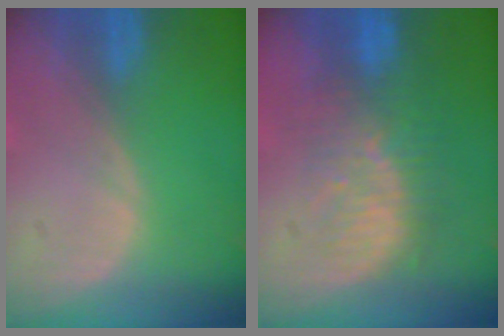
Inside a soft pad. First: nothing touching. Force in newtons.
{"total": 9.2, "press": 8.3, "slide": 4.0}